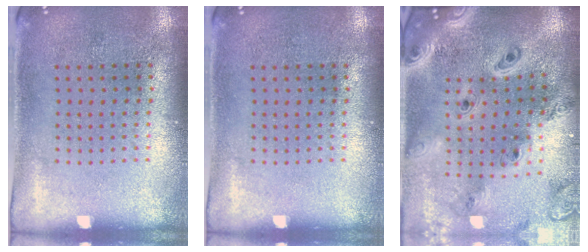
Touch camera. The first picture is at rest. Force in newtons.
{"total": 0.0}
{"total": 3.4, "press": 2.8, "slide": 2.0}